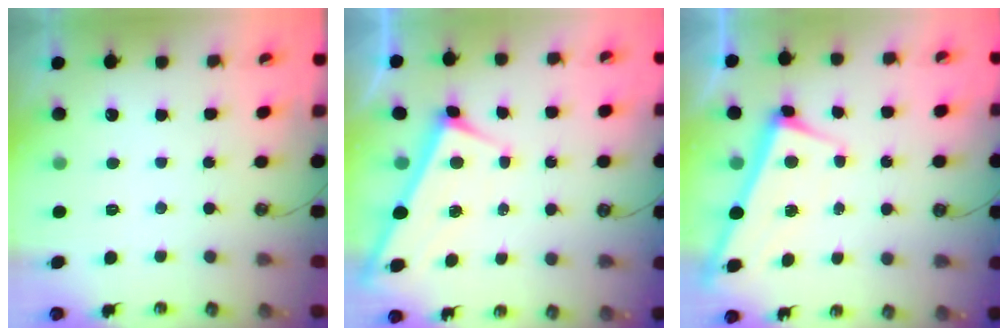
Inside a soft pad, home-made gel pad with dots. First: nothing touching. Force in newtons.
{"total": 2.8, "press": 2.8, "slide": 0.3}
{"total": 2.8, "press": 2.8, "slide": 0.5}